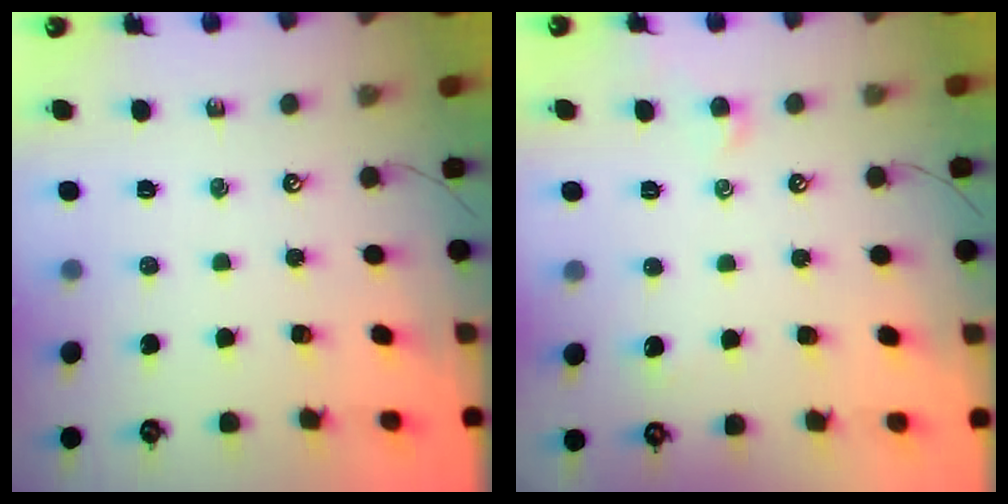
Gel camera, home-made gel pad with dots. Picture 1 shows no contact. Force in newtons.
{"total": 0.8, "press": 0.5, "slide": 0.5}